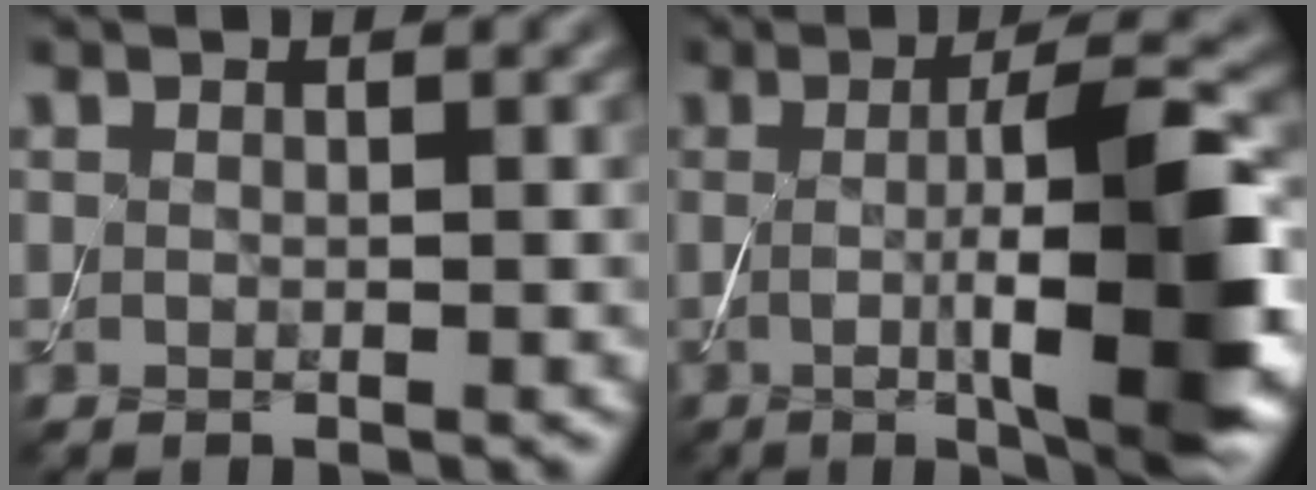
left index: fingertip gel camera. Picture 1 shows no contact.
{"total": 11.1, "force": [-0.8, 2.5, 10.8], "torque": [-0.141, -0.007, -0.010]}